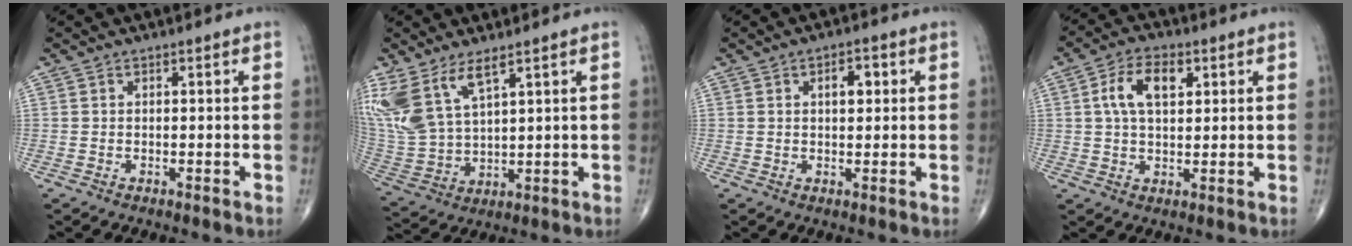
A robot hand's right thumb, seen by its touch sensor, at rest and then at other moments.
{"total": 13.3, "force": [7.6, 5.6, 9.4], "torque": [-0.212, -0.028, 0.171]}
{"total": 3.9, "force": [1.1, 2.0, 3.1], "torque": [-0.037, 0.002, 0.015]}
{"total": 8.2, "force": [2.4, 4.5, 6.4], "torque": [-0.111, 0.007, 0.040]}